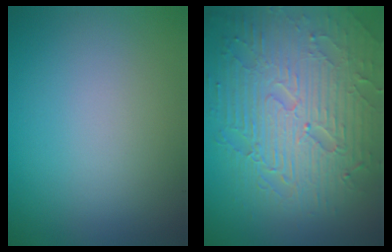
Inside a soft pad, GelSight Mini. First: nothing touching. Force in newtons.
{"total": 8.7, "press": 6.2, "slide": 6.1}